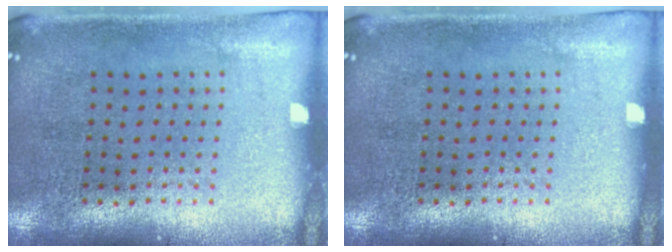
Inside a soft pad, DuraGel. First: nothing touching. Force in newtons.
{"total": 0.0}